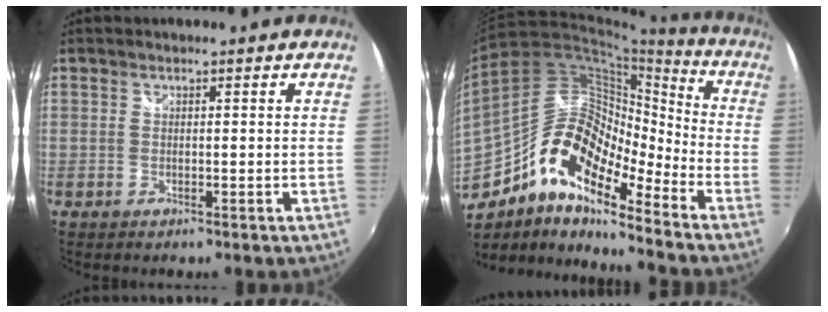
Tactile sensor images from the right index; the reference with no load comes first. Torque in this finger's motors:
{"motor_torque": [0.70, -0.63, 0.49, 0.07]}